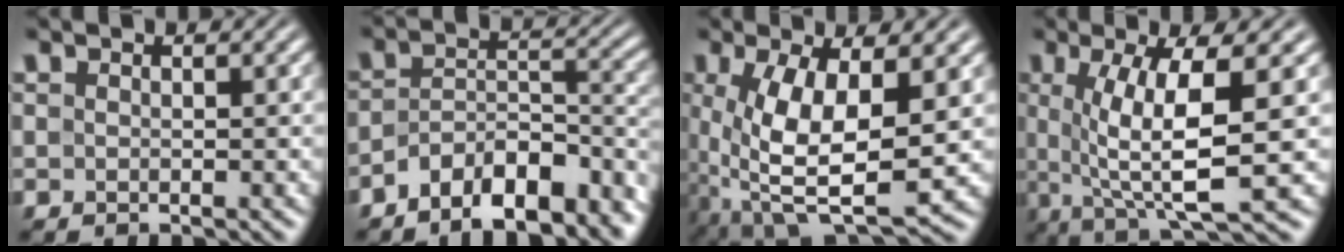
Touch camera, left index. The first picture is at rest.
{"total": 8.9, "force": [-6.1, 3.9, 5.1], "torque": [-0.073, -0.004, -0.108]}
{"total": 9.3, "force": [0.0, 3.8, 8.5], "torque": [-0.174, -0.013, 0.003]}
{"total": 7.6, "force": [0.7, 1.5, 7.4], "torque": [-0.125, -0.006, 0.015]}